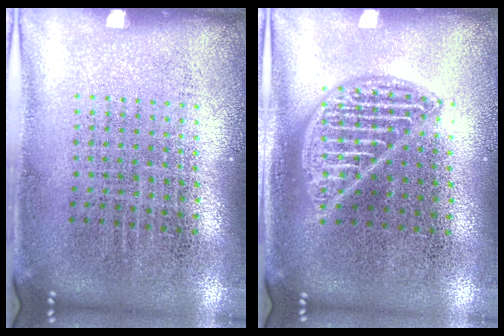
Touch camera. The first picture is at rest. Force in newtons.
{"total": 2.3, "press": 2.2, "slide": 0.3}